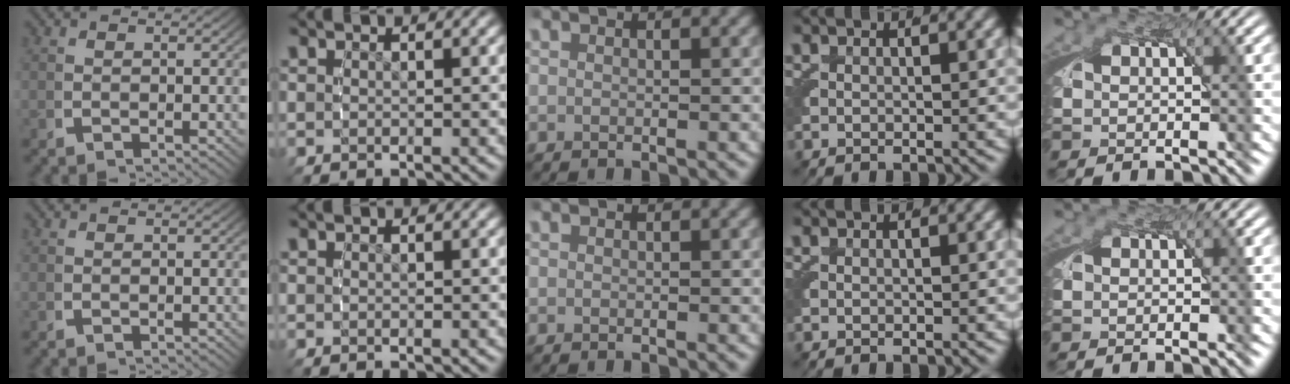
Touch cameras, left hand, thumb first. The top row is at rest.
{}